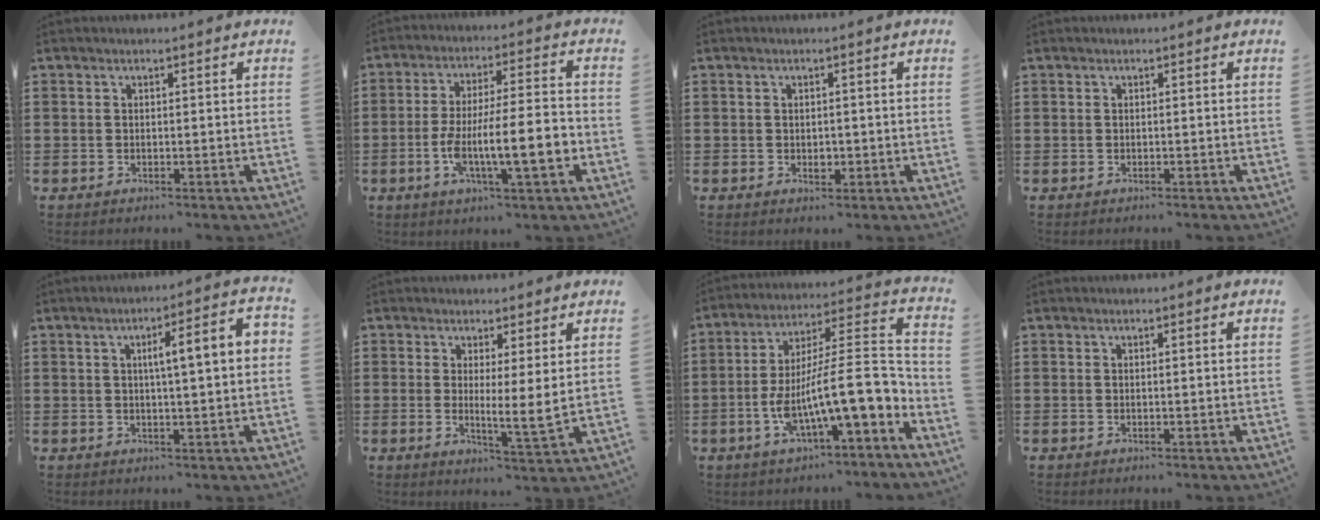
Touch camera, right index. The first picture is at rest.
{"total": 11.3, "force": [-3.6, 2.3, 10.5], "torque": [-0.194, -0.003, -0.066]}
{"total": 1.4, "force": [-0.2, 0.9, 1.0], "torque": [-0.019, 0.004, -0.003]}
{"total": 0.0}
{"total": 6.2, "force": [0.9, 0.8, 6.1], "torque": [-0.099, -0.005, 0.004]}
{"total": 4.0, "force": [1.6, 0.0, 3.6], "torque": [-0.060, -0.019, 0.025]}
{"total": 15.4, "force": [-4.2, 3.7, 14.3], "torque": [-0.252, -0.024, -0.078]}
{"total": 0.0}